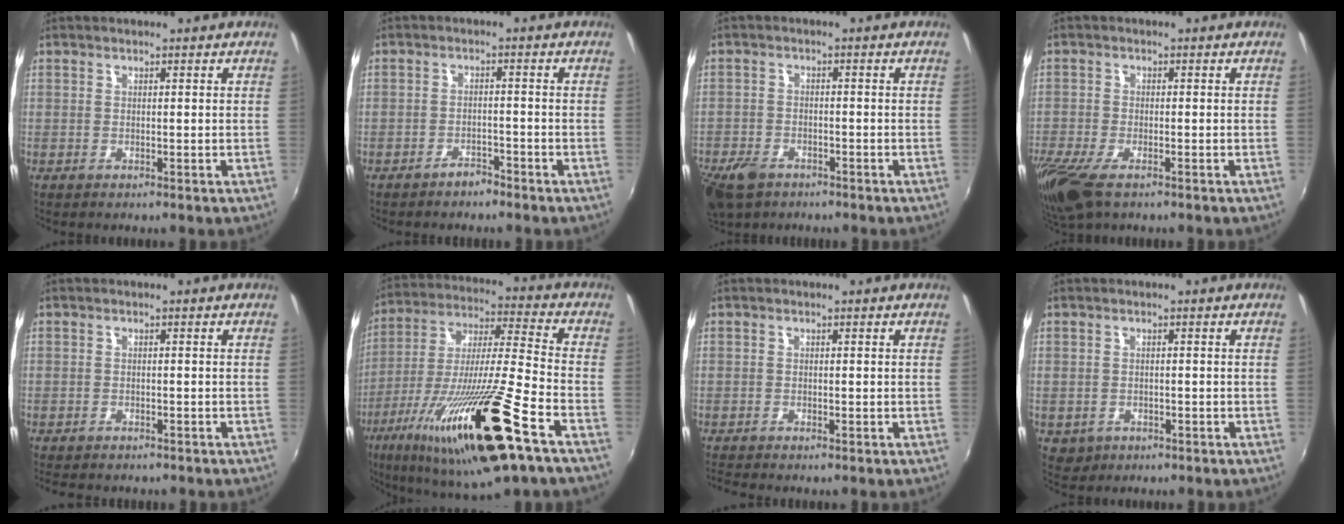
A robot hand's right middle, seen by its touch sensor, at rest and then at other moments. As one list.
[{"total": 2.5, "force": [-2.3, 0.9, 0.6], "torque": [-0.020, 0.003, -0.035]}, {"total": 7.9, "force": [-5.4, 4.5, 3.6], "torque": [-0.103, -0.011, -0.097]}, {"total": 10.5, "force": [-6.7, 3.9, 7.0], "torque": [-0.168, -0.047, -0.128]}, {"total": 3.8, "force": [-3.3, 1.3, 1.4], "torque": [-0.035, -0.016, -0.049]}, {"total": 26.2, "force": [-13.8, 2.1, 22.2], "torque": [-0.406, -0.072, -0.240]}, {"total": 1.4, "force": [-1.3, 0.2, 0.4], "torque": [-0.015, -0.007, -0.029]}, {"total": 3.4, "force": [-1.0, 3.0, 1.3], "torque": [-0.033, -0.004, -0.007]}]